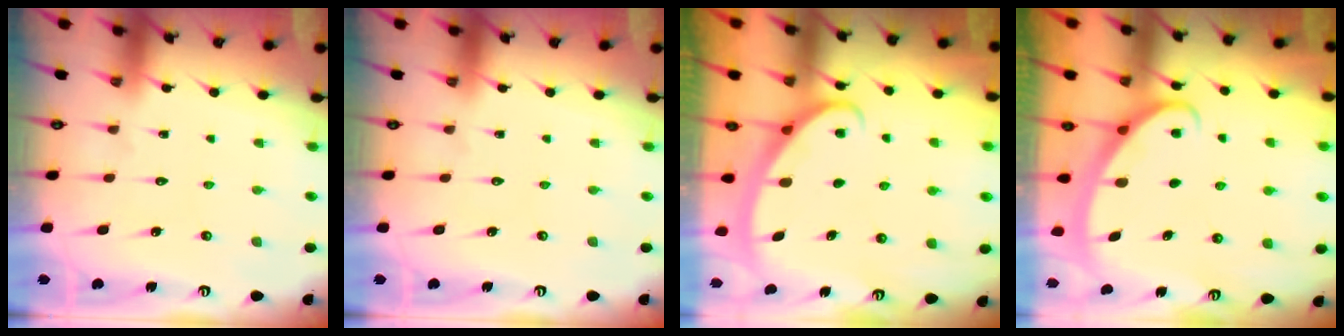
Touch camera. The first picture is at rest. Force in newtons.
{"total": 0.0}
{"total": 3.0, "press": 3.0, "slide": 0.4}
{"total": 3.0, "press": 2.9, "slide": 0.4}